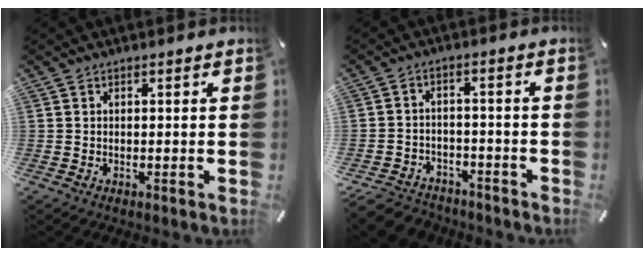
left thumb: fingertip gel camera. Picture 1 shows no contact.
{"total": 5.4, "force": [-4.2, 3.1, 1.3], "torque": [-0.025, 0.022, -0.081]}